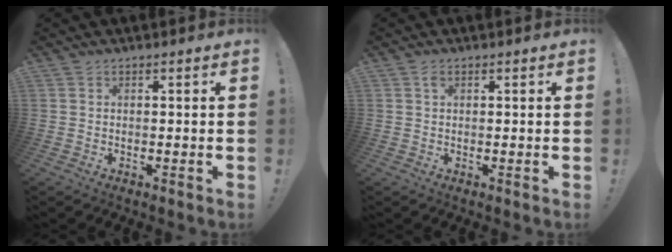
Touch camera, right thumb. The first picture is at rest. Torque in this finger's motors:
{"motor_torque": [0.28, 0.03, 0.14, -0.05, 0.00]}